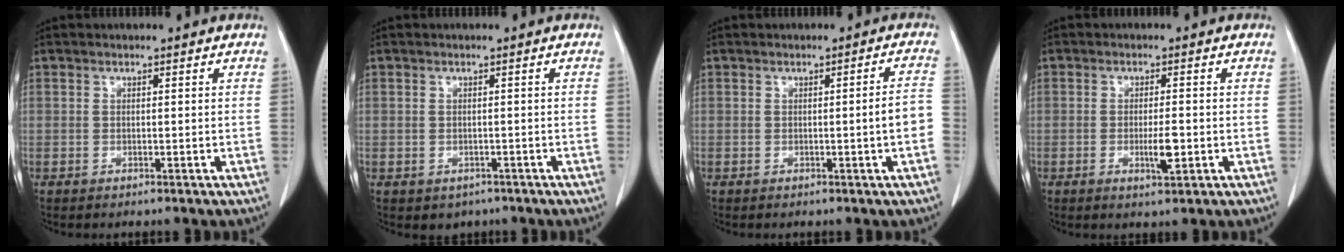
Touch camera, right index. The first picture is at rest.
{"total": 2.1, "force": [-1.2, 1.7, 0.5], "torque": [-0.006, 0.002, -0.010]}
{"total": 3.7, "force": [-0.8, -0.3, 3.6], "torque": [-0.043, 0.001, -0.014]}
{"total": 3.5, "force": [-0.9, 0.6, 3.3], "torque": [-0.056, -0.003, -0.012]}